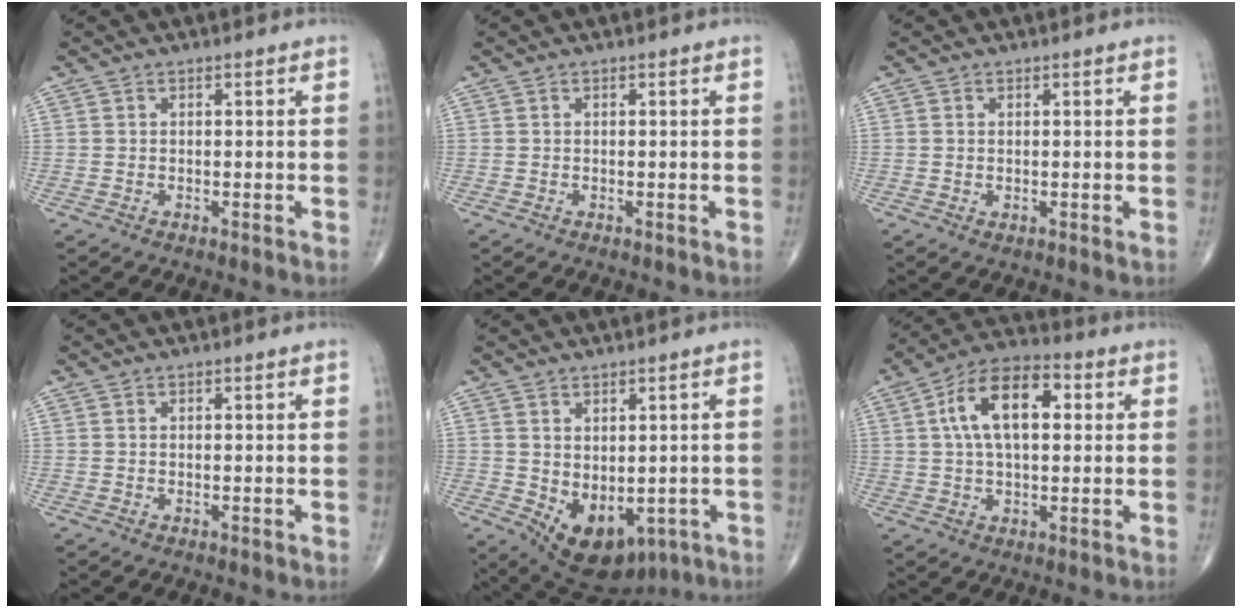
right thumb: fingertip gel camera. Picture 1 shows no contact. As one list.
[{"total": 0.0}, {"total": 1.0, "force": [0.1, 0.6, 0.8], "torque": [-0.016, -0.005, 0.003]}, {"total": 0.0}, {"total": 11.0, "force": [-2.7, 7.0, 8.1], "torque": [-0.098, -0.003, -0.013]}, {"total": 13.4, "force": [2.8, 7.1, 11.0], "torque": [-0.187, 0.024, 0.042]}]